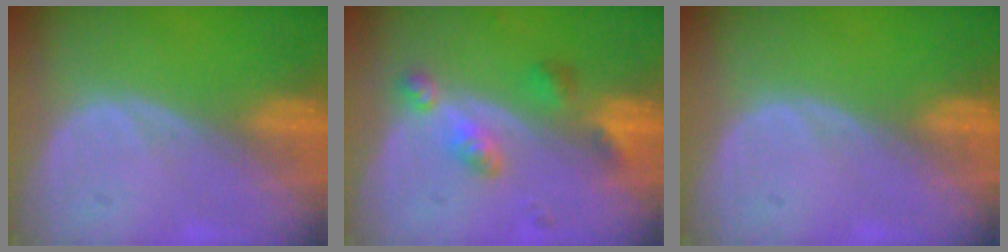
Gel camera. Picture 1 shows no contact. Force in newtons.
{"total": 5.5, "press": 4.8, "slide": 2.6}
{"total": 0.0}